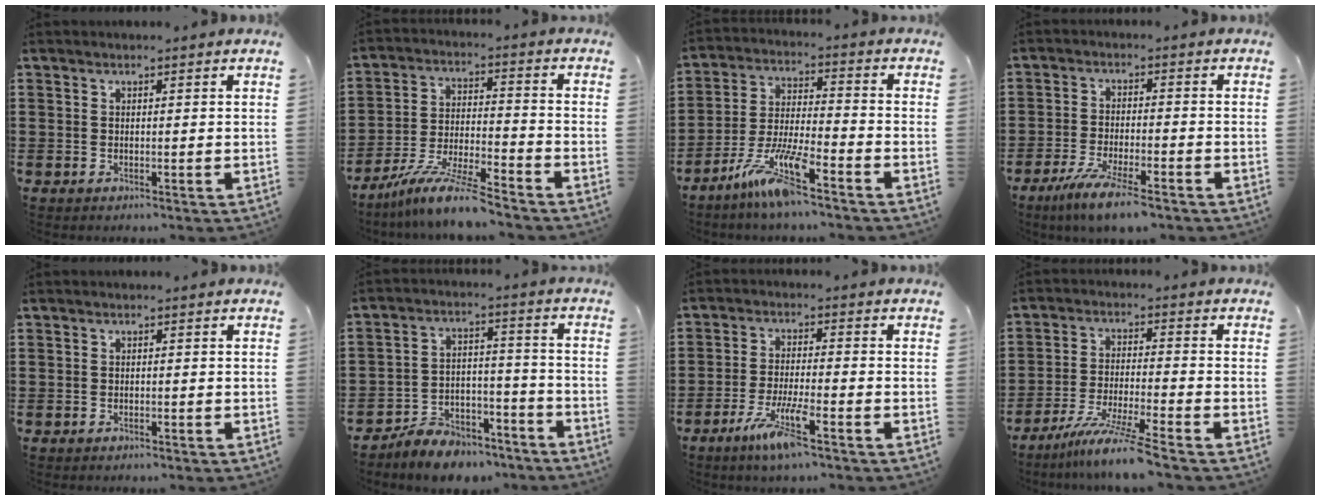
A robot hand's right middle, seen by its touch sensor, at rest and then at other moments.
{"total": 9.4, "force": [-8.3, 0.0, 4.4], "torque": [-0.091, -0.001, -0.165]}
{"total": 9.2, "force": [-6.6, 0.9, 6.4], "torque": [-0.139, -0.010, -0.128]}
{"total": 6.2, "force": [-4.9, 0.4, 3.8], "torque": [-0.086, -0.016, -0.093]}
{"total": 0.6, "force": [-0.6, 0.2, 0.2], "torque": [-0.006, -0.002, -0.011]}
{"total": 7.6, "force": [-7.2, 2.0, 1.4], "torque": [-0.019, 0.028, -0.140]}
{"total": 6.5, "force": [-4.0, 0.6, 5.1], "torque": [-0.106, -0.011, -0.076]}
{"total": 7.6, "force": [-6.3, -0.8, 4.2], "torque": [-0.083, -0.020, -0.121]}